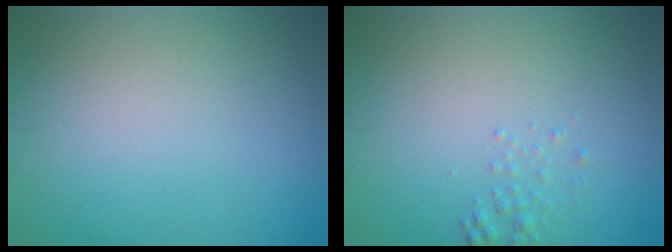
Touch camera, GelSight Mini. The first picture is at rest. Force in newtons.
{"total": 1.0, "press": 1.0, "slide": 0.0}